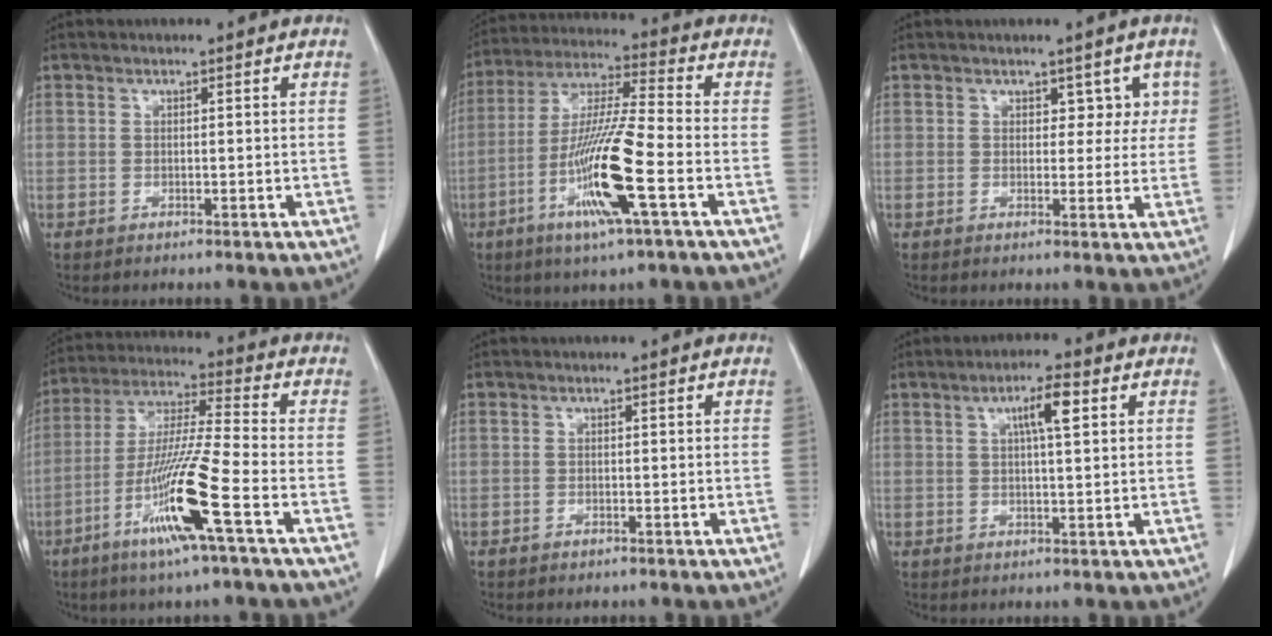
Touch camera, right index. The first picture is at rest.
{"total": 14.5, "force": [-5.1, 0.1, 13.6], "torque": [-0.270, -0.015, -0.100]}
{"total": 3.5, "force": [1.5, 2.5, 2.0], "torque": [-0.001, 0.008, 0.016]}
{"total": 14.2, "force": [-6.2, -0.8, 12.8], "torque": [-0.255, -0.017, -0.119]}
{"total": 0.7, "force": [-0.6, 0.4, 0.2], "torque": [-0.008, 0.000, -0.006]}
{"total": 4.6, "force": [1.6, 0.5, 4.3], "torque": [-0.076, 0.006, 0.028]}